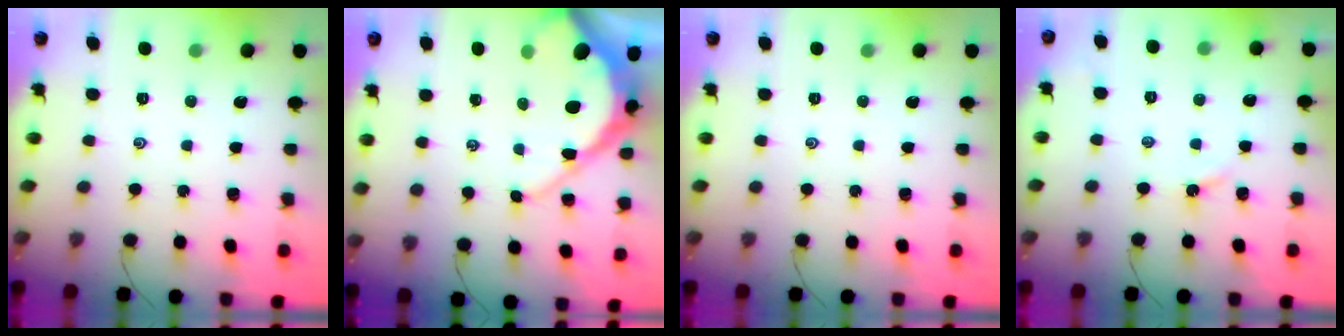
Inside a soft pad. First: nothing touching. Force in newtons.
{"total": 10.8, "press": 10.7, "slide": 1.0}
{"total": 0.0}
{"total": 2.0, "press": 2.0, "slide": 0.3}